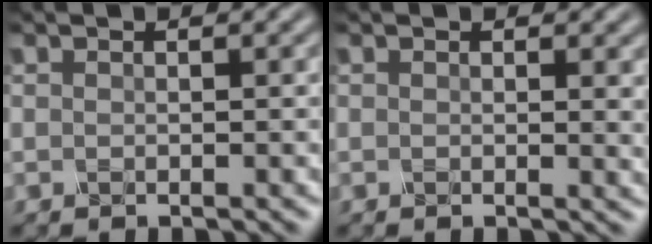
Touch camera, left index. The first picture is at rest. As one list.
[{"total": 1.9, "force": [0.5, 0.7, 1.7], "torque": [-0.010, 0.005, 0.009]}]